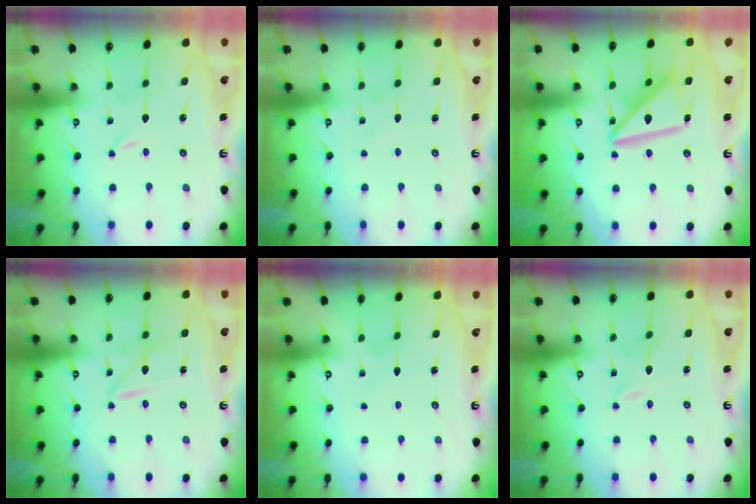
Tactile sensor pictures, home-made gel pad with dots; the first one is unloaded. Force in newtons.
{"total": 0.7, "press": 0.7, "slide": 0.0}
{"total": 15.0, "press": 14.9, "slide": 1.5}
{"total": 4.5, "press": 4.5, "slide": 0.4}
{"total": 2.5, "press": 2.5, "slide": 0.2}
{"total": 1.3, "press": 1.3, "slide": 0.1}